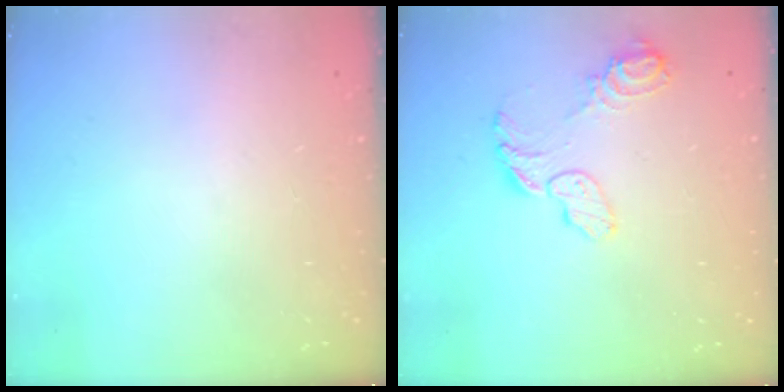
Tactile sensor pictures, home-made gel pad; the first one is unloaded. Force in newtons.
{"total": 9.3, "press": 9.3, "slide": 0.9}